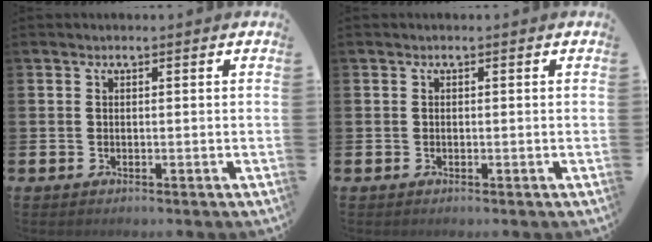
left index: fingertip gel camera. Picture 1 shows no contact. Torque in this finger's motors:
{"motor_torque": [-0.29, 0.06, -0.01, -0.01]}